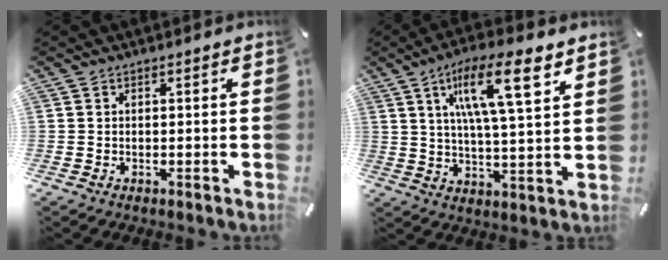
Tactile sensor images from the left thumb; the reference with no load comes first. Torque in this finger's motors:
{"motor_torque": [1.42, 1.43, 2.00, -0.77, 0.54]}